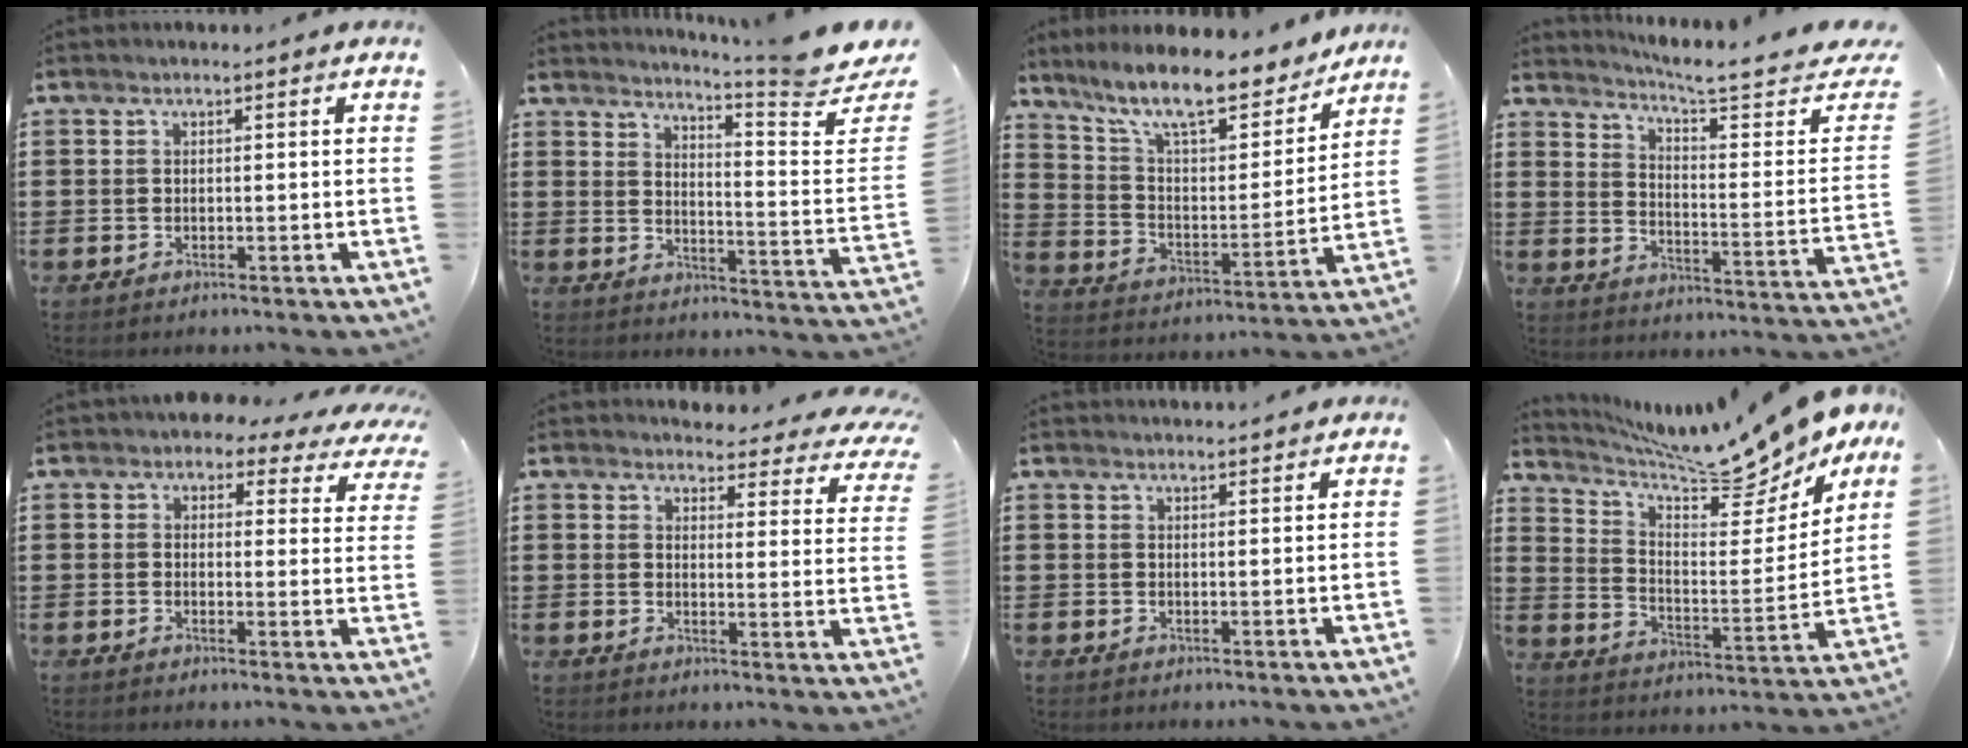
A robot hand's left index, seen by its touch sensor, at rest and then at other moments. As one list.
[{"total": 5.8, "force": [5.1, -0.3, 2.9], "torque": [-0.057, -0.053, 0.077]}, {"total": 11.5, "force": [9.5, 1.8, 6.3], "torque": [-0.141, -0.057, 0.160]}, {"total": 5.5, "force": [4.7, -0.2, 2.9], "torque": [-0.064, -0.041, 0.073]}, {"total": 3.2, "force": [2.7, 1.5, 1.0], "torque": [-0.027, -0.009, 0.044]}, {"total": 3.6, "force": [3.3, 0.6, 1.2], "torque": [-0.033, -0.026, 0.054]}, {"total": 1.8, "force": [1.8, 0.2, -0.1], "torque": [-0.002, -0.001, 0.036]}, {"total": 11.9, "force": [11.0, 0.9, 4.4], "torque": [-0.086, -0.091, 0.181]}]